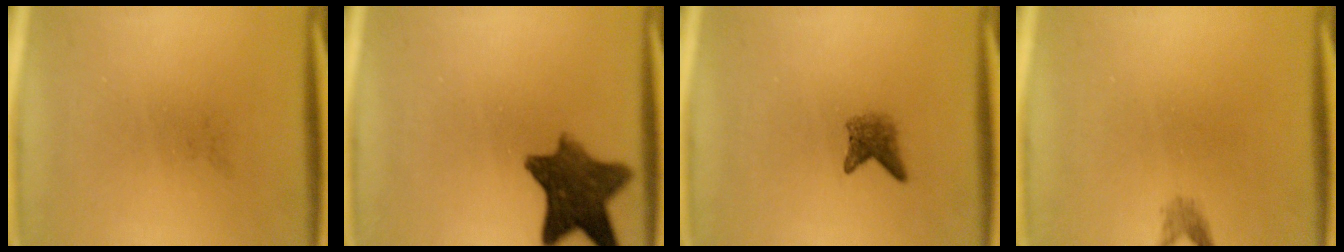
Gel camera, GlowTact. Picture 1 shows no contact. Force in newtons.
{"total": 9.9}
{"total": 2.4}
{"total": 1.2}